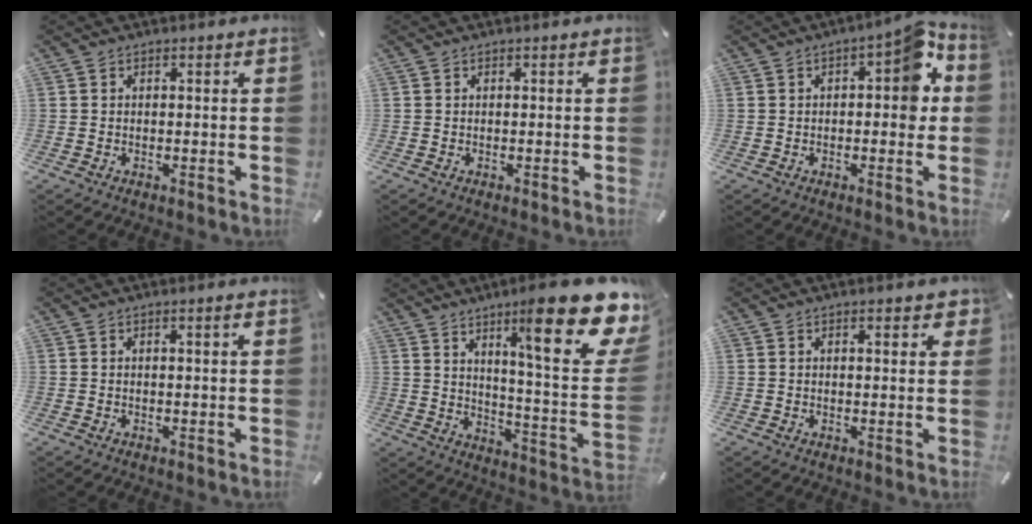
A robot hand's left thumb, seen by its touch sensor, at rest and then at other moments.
{"total": 0.0}
{"total": 8.6, "force": [2.0, 4.0, 7.3], "torque": [-0.076, -0.017, 0.023]}
{"total": 0.9, "force": [0.3, 0.0, 0.9], "torque": [-0.015, 0.001, 0.004]}
{"total": 23.9, "force": [14.6, 5.2, 18.2], "torque": [-0.266, -0.104, 0.224]}
{"total": 2.2, "force": [1.2, 1.1, 1.5], "torque": [-0.016, 0.000, 0.016]}